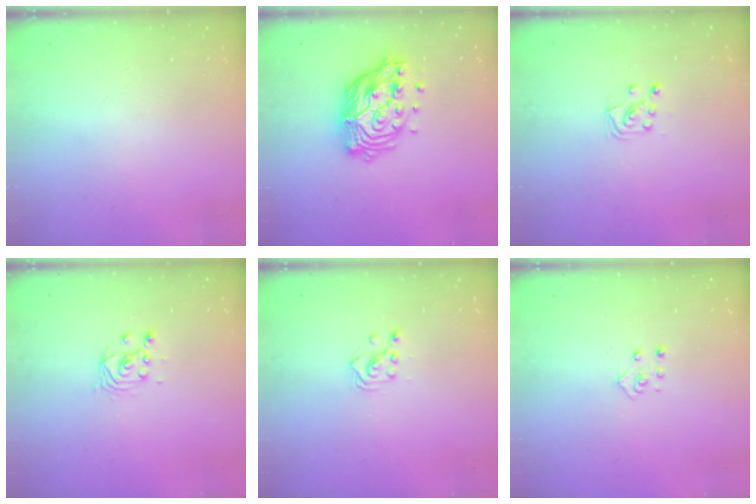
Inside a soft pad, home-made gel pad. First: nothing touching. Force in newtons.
{"total": 14.5, "press": 14.4, "slide": 1.2}
{"total": 6.4, "press": 6.4, "slide": 0.6}
{"total": 2.9, "press": 2.9, "slide": 0.1}
{"total": 3.0, "press": 3.0, "slide": 0.3}
{"total": 3.8, "press": 3.8, "slide": 0.4}